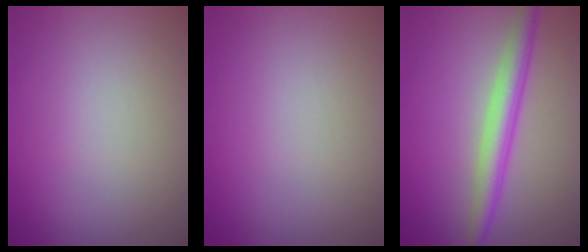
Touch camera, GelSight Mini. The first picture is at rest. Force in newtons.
{"total": 0.0}
{"total": 3.8, "press": 3.8, "slide": 0.1}